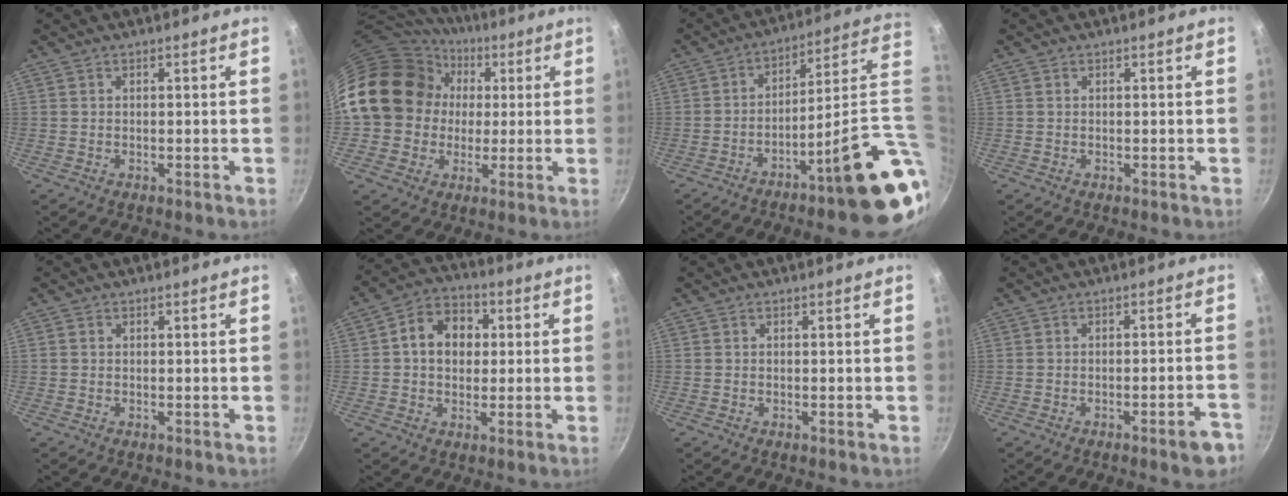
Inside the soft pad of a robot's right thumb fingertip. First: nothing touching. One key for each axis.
{"total": 19.3, "fx": 2.2, "fy": 16.9, "fz": 9.1, "tx": -0.147, "ty": 0.035, "tz": 0.037}
{"total": 20.7, "fx": -5.8, "fy": 4.2, "fz": 19.5, "tx": -0.228, "ty": 0.027, "tz": -0.080}
{"total": 0.0}
{"total": 0.5, "fx": 0.0, "fy": 0.5, "fz": 0.2, "tx": -0.002, "ty": 0.002, "tz": -0.002}
{"total": 10.2, "fx": 1.4, "fy": 8.0, "fz": 6.2, "tx": -0.064, "ty": 0.018, "tz": 0.006}
{"total": 0.0}
{"total": 5.3, "fx": -3.2, "fy": 1.3, "fz": 4.1, "tx": -0.039, "ty": 0.025, "tz": -0.034}